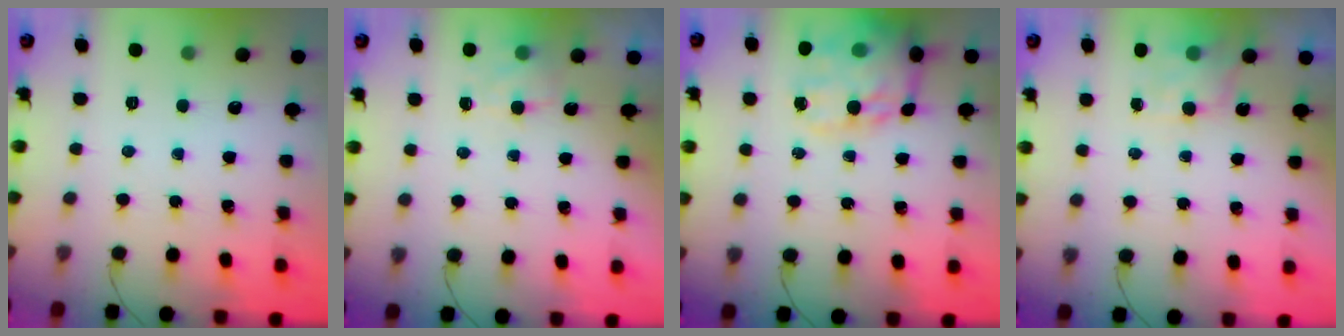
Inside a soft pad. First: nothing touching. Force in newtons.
{"total": 5.1, "press": 4.9, "slide": 1.4}
{"total": 18.8, "press": 18.4, "slide": 3.7}
{"total": 4.8, "press": 4.6, "slide": 1.2}